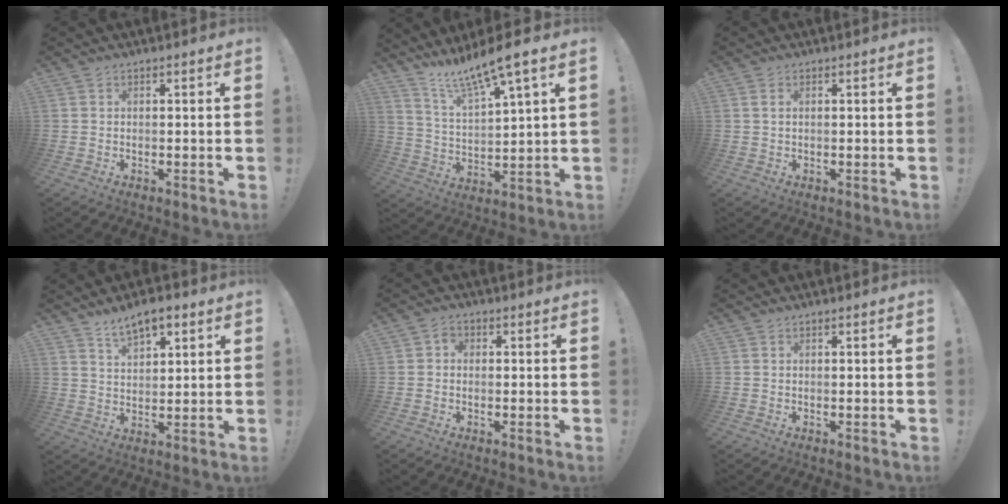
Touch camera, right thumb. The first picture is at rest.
{"total": 11.6, "force": [10.0, 0.7, 5.8], "torque": [-0.105, -0.077, 0.166]}
{"total": 1.0, "force": [0.4, 0.4, 0.8], "torque": [-0.020, 0.002, 0.007]}
{"total": 7.7, "force": [5.2, 3.7, 4.3], "torque": [-0.063, -0.023, 0.095]}
{"total": 2.3, "force": [-0.6, 1.7, 1.4], "torque": [-0.023, 0.009, -0.010]}
{"total": 0.0}